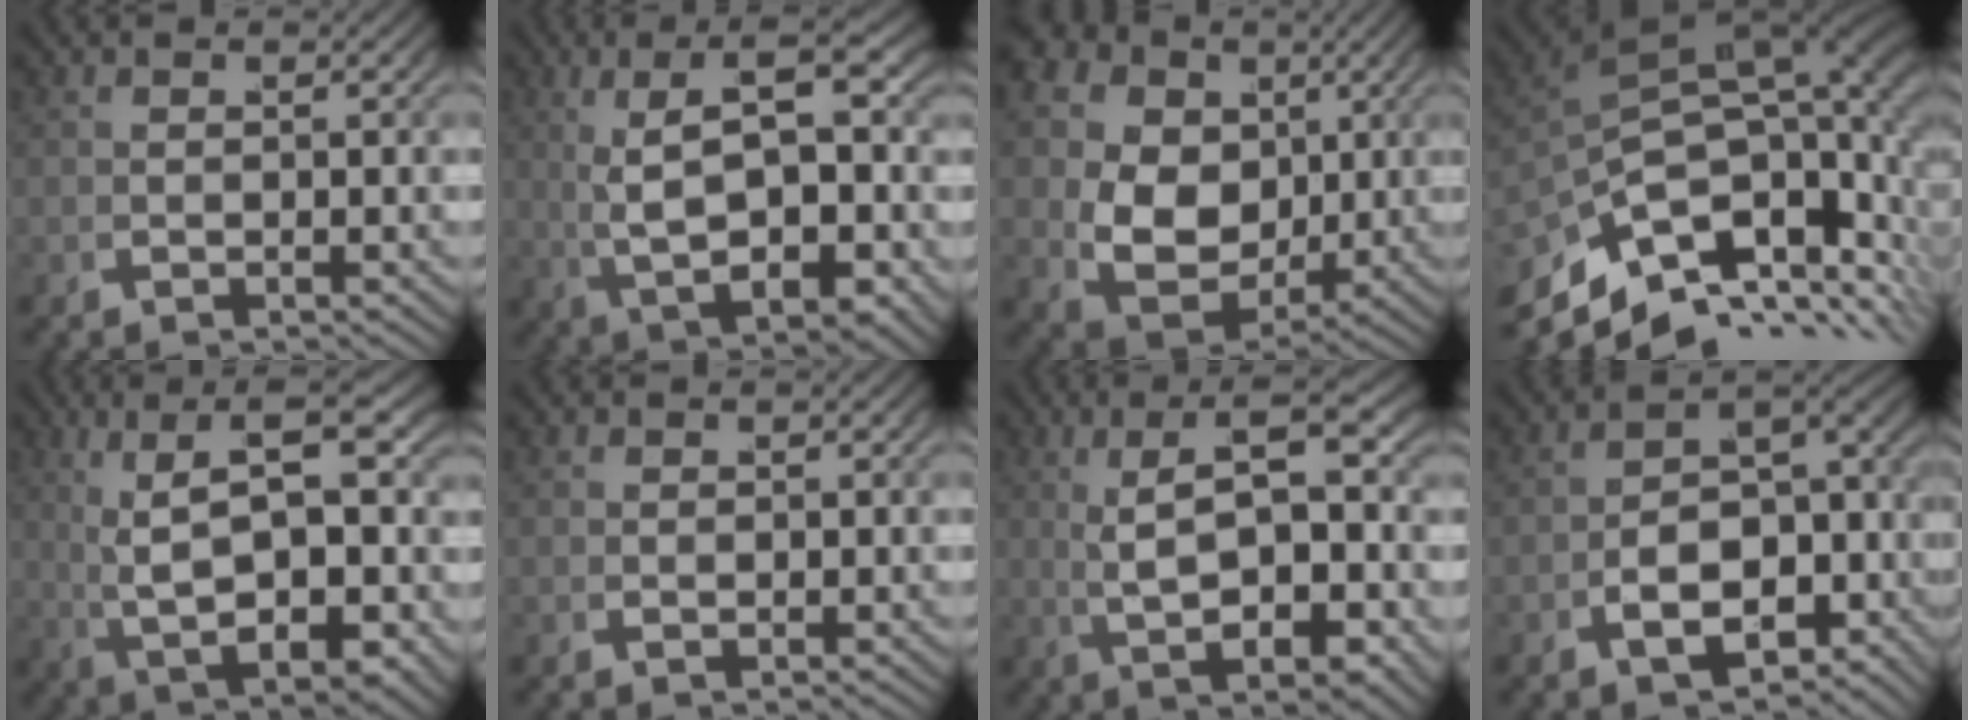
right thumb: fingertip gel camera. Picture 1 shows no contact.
{"total": 10.3, "force": [1.4, 4.9, 9.0], "torque": [-0.161, -0.001, 0.034]}
{"total": 14.5, "force": [1.9, 11.5, 8.7], "torque": [-0.183, -0.040, 0.035]}
{"total": 15.9, "force": [-1.1, 10.0, 12.4], "torque": [-0.211, -0.033, -0.006]}
{"total": 11.6, "force": [1.5, 5.8, 9.9], "torque": [-0.180, -0.012, 0.039]}
{"total": 0.6, "force": [0.2, 0.5, 0.1], "torque": [0.002, -0.005, 0.008]}
{"total": 9.5, "force": [1.5, 4.2, 8.4], "torque": [-0.143, 0.006, 0.029]}
{"total": 9.6, "force": [-2.9, 6.0, 6.8], "torque": [-0.113, -0.024, -0.034]}